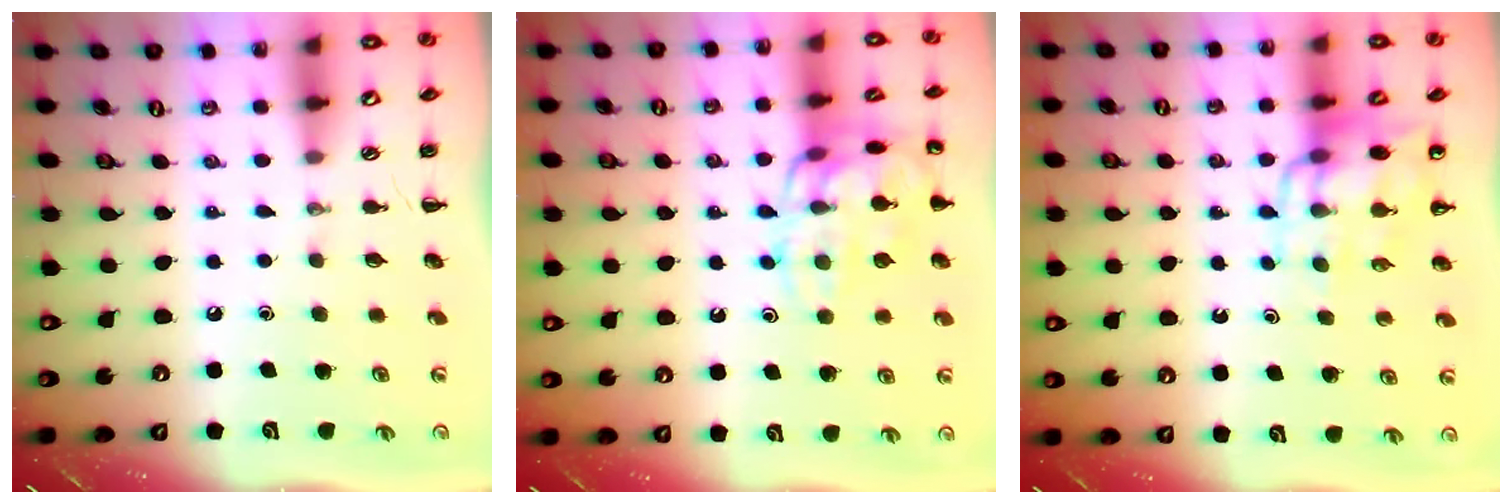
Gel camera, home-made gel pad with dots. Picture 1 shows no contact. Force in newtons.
{"total": 16.2, "press": 16.2, "slide": 0.3}
{"total": 11.6, "press": 11.2, "slide": 3.1}